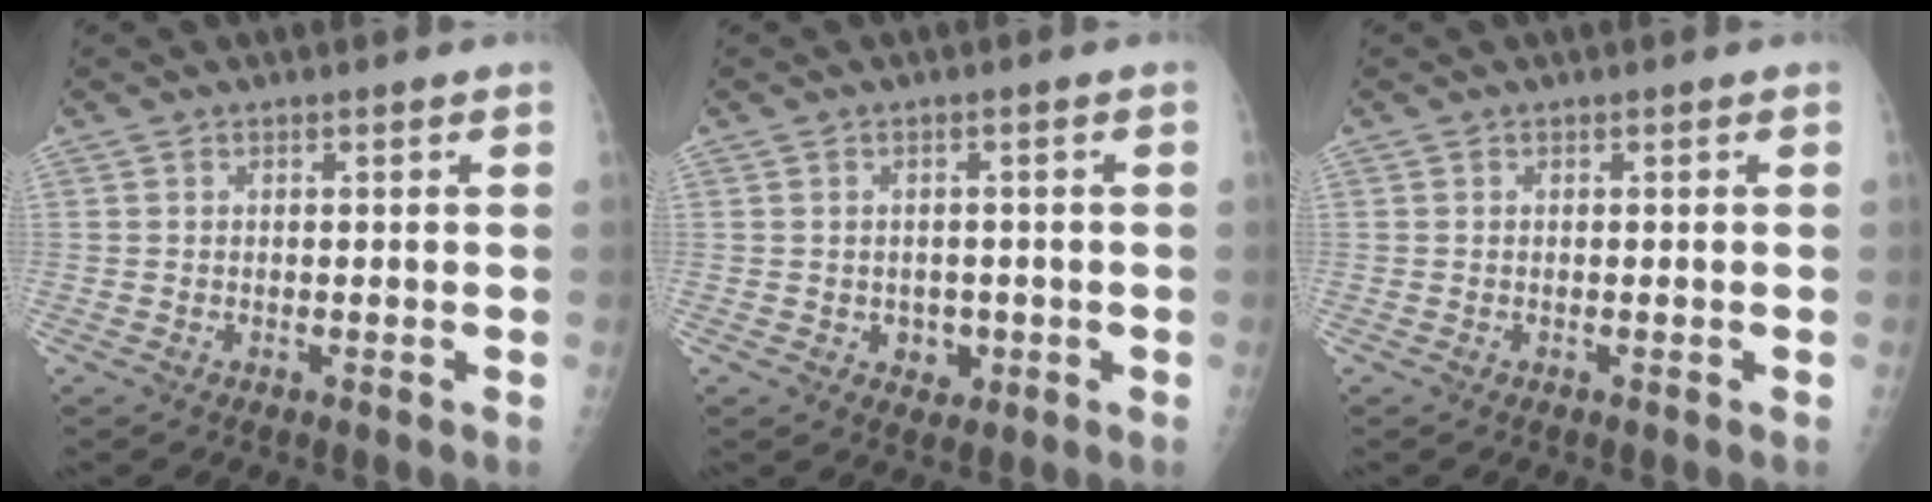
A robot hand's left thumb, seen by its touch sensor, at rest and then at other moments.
{"total": 3.3, "force": [-0.7, 2.8, 1.6], "torque": [-0.005, 0.003, -0.003]}
{"total": 0.0}